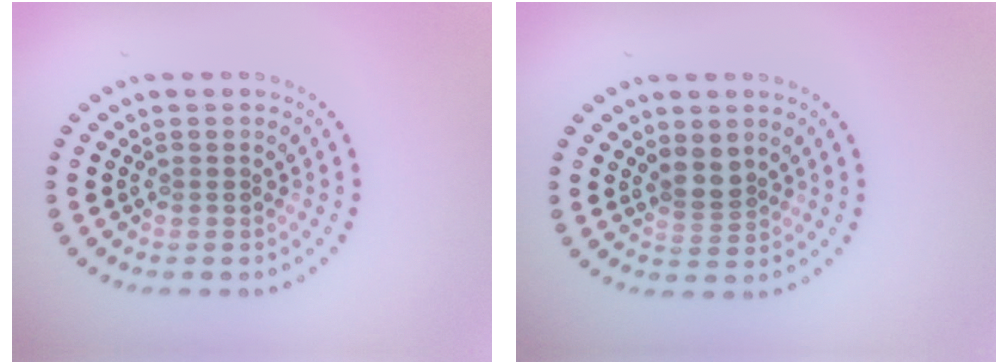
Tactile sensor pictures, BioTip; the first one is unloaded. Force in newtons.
{"total": 2.1, "press": 1.6, "slide": 1.3}